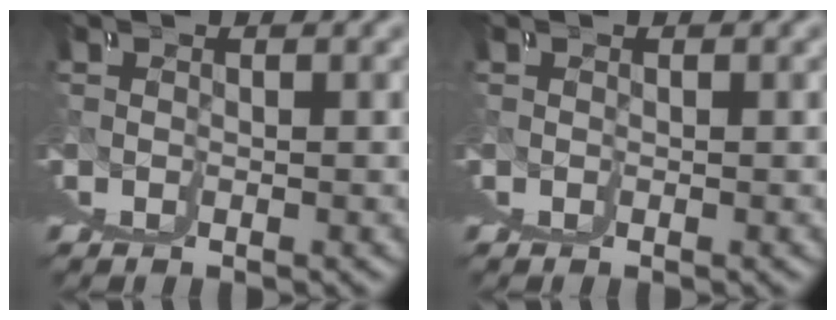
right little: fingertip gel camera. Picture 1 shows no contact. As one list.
[{"total": 0.0}]